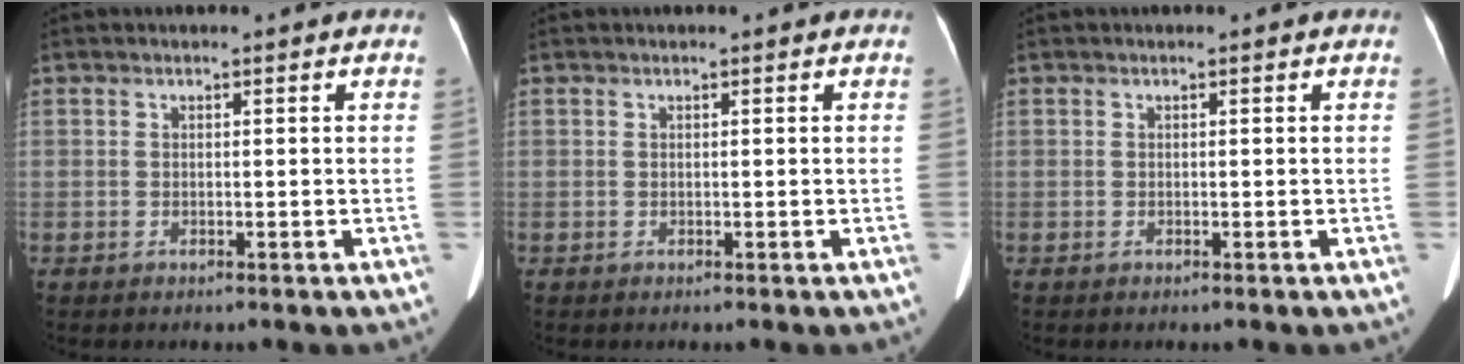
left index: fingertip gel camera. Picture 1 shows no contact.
{"total": 0.0}
{"total": 0.0}